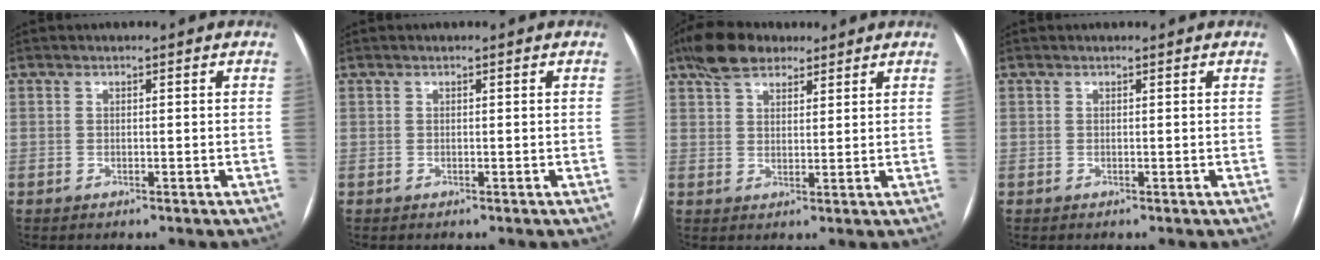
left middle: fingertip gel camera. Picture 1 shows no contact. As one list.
[{"total": 0.0}, {"total": 7.2, "force": [5.3, 3.5, 3.5], "torque": [-0.067, 0.024, 0.096]}, {"total": 0.7, "force": [0.7, 0.1, 0.1], "torque": [-0.008, 0.010, 0.009]}]